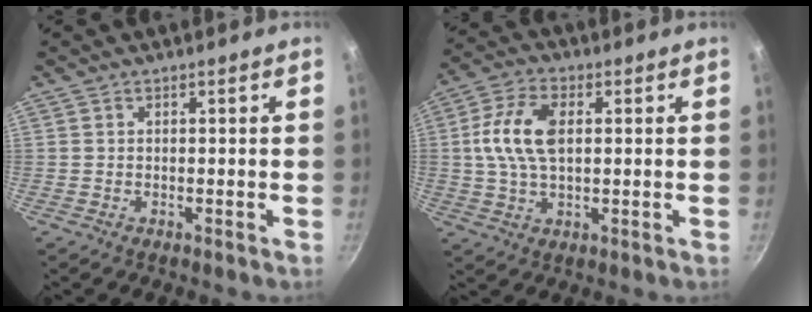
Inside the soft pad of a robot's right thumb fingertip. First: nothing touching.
{"total": 10.8, "force": [1.5, 6.0, 8.9], "torque": [-0.171, 0.015, 0.021]}